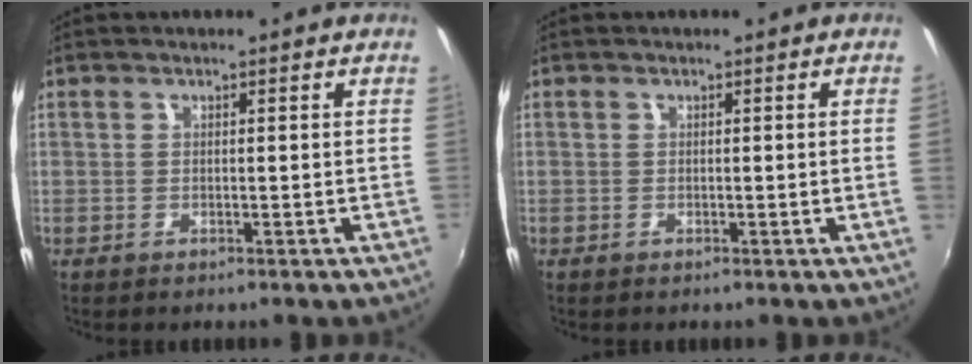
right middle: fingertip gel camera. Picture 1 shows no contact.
{"total": 1.0, "force": [0.2, -0.6, 0.8], "torque": [-0.006, -0.008, 0.004]}